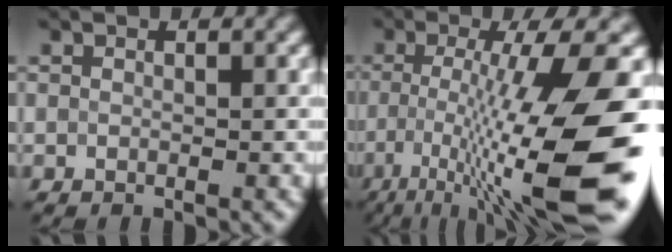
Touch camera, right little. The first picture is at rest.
{"total": 13.0, "force": [-4.2, 2.5, 12.0], "torque": [-0.197, -0.009, -0.065]}